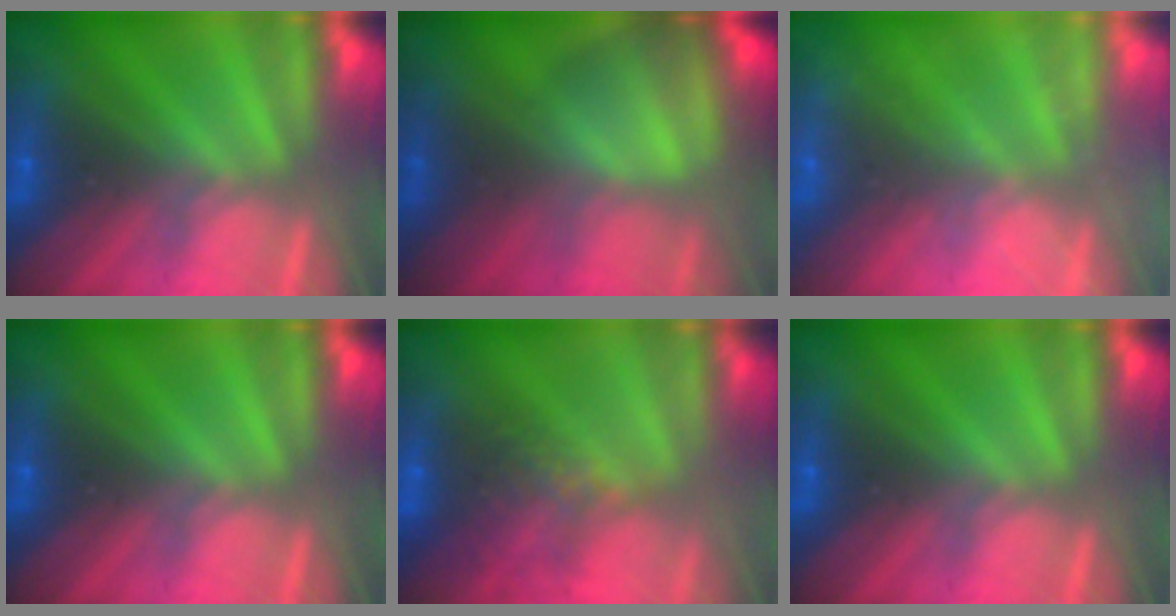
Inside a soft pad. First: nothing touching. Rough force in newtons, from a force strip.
{"total": 7.4}
{"total": 2.5}
{"total": 0.0}
{"total": 9.8}
{"total": 0.0}